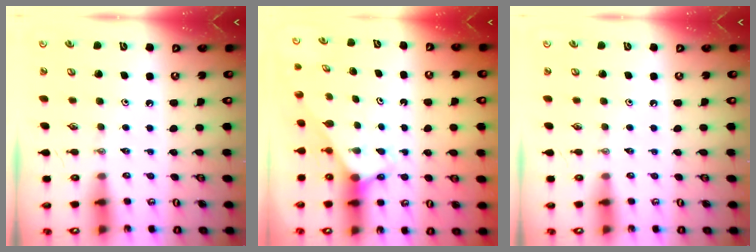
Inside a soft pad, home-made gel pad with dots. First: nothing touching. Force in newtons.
{"total": 2.7, "press": 2.7, "slide": 0.2}
{"total": 0.0}